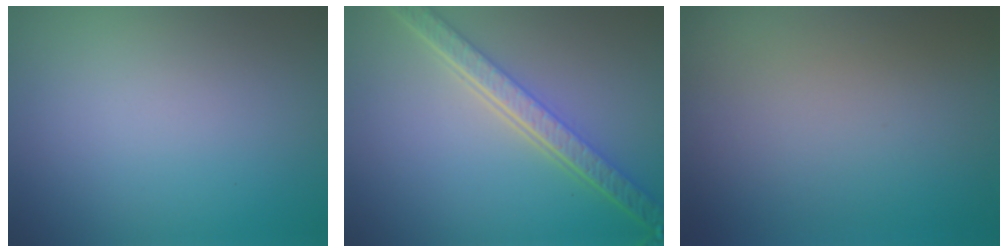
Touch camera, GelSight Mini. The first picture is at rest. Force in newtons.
{"total": 5.9, "press": 4.3, "slide": 4.0}
{"total": 0.0}